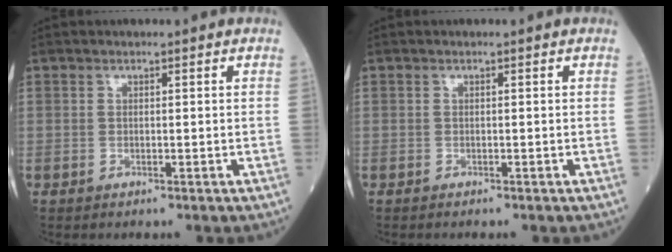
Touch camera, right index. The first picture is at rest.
{"total": 0.0}